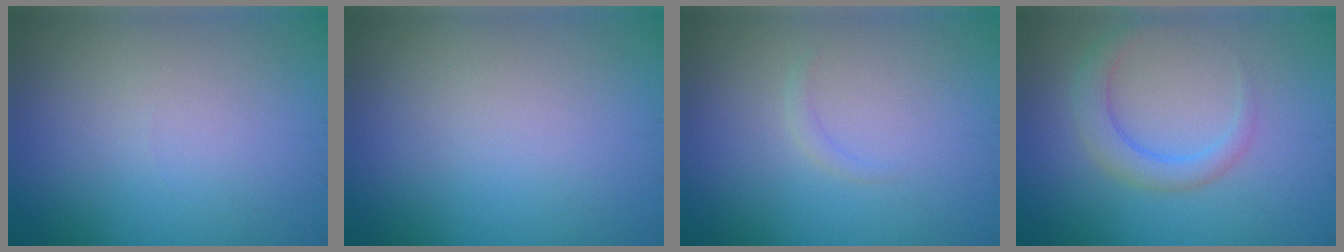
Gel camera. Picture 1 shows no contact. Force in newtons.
{"total": 0.0}
{"total": 0.7, "press": 0.7, "slide": 0.1}
{"total": 2.8, "press": 2.8, "slide": 0.1}